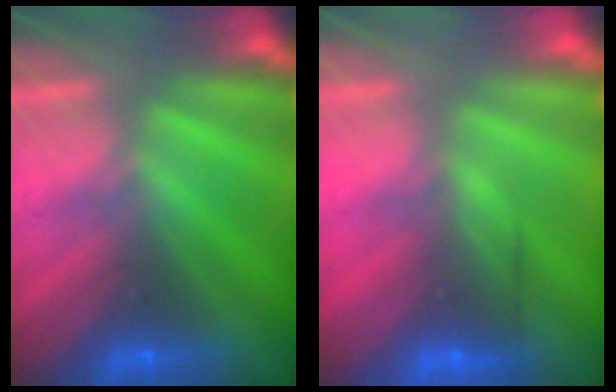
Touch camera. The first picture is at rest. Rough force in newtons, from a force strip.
{"total": 3.0}